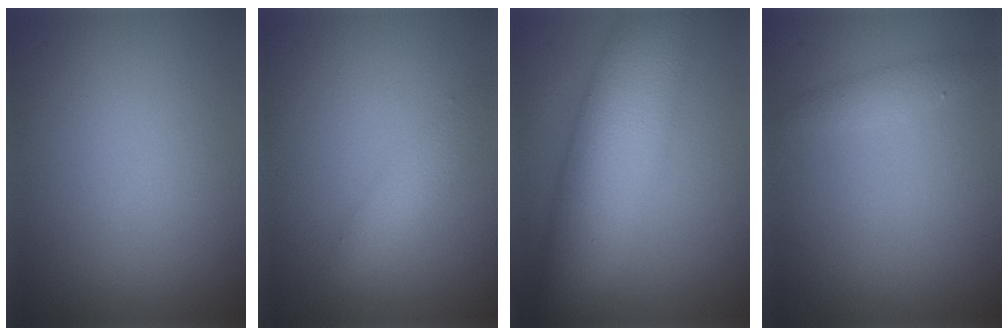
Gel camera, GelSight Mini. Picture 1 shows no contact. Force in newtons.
{"total": 2.5, "press": 2.5, "slide": 0.1}
{"total": 9.2, "press": 9.2, "slide": 0.3}
{"total": 1.3, "press": 1.3, "slide": 0.1}